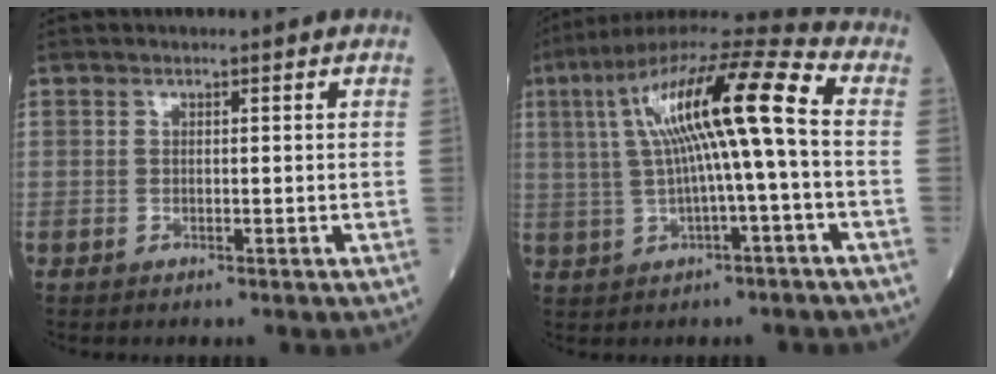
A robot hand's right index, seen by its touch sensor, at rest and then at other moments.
{"total": 15.7, "force": [1.9, 1.3, 15.5], "torque": [-0.277, 0.041, 0.030]}